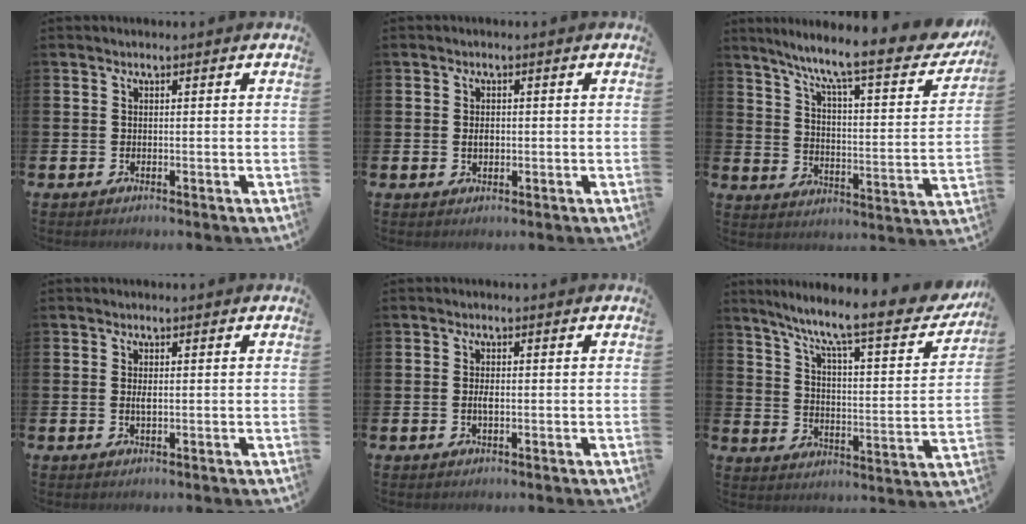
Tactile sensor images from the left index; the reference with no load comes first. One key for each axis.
{"total": 1.4, "fx": 0.0, "fy": 0.9, "fz": 1.1, "tx": -0.011, "ty": 0.002, "tz": -0.005}
{"total": 9.6, "fx": 7.3, "fy": 1.5, "fz": 6.0, "tx": -0.121, "ty": -0.059, "tz": 0.108}
{"total": 1.1, "fx": 0.2, "fy": 0.3, "fz": 1.0, "tx": -0.018, "ty": 0.002, "tz": 0.001}
{"total": 1.4, "fx": -0.2, "fy": 0.5, "fz": 1.3, "tx": -0.022, "ty": 0.001, "tz": -0.005}
{"total": 9.5, "fx": 7.3, "fy": 1.6, "fz": 5.9, "tx": -0.119, "ty": -0.057, "tz": 0.107}